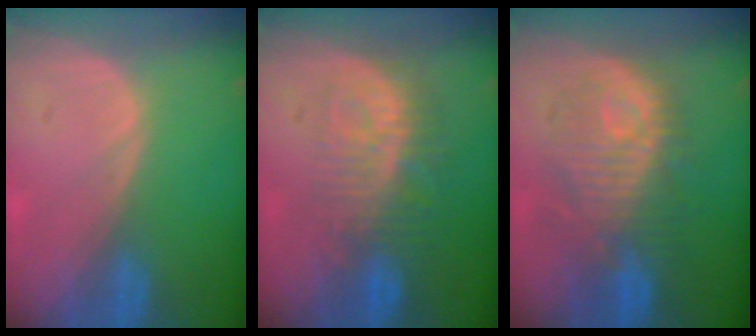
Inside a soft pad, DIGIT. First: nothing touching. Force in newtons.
{"total": 9.5, "press": 8.5, "slide": 4.1}
{"total": 10.2, "press": 10.1, "slide": 1.7}